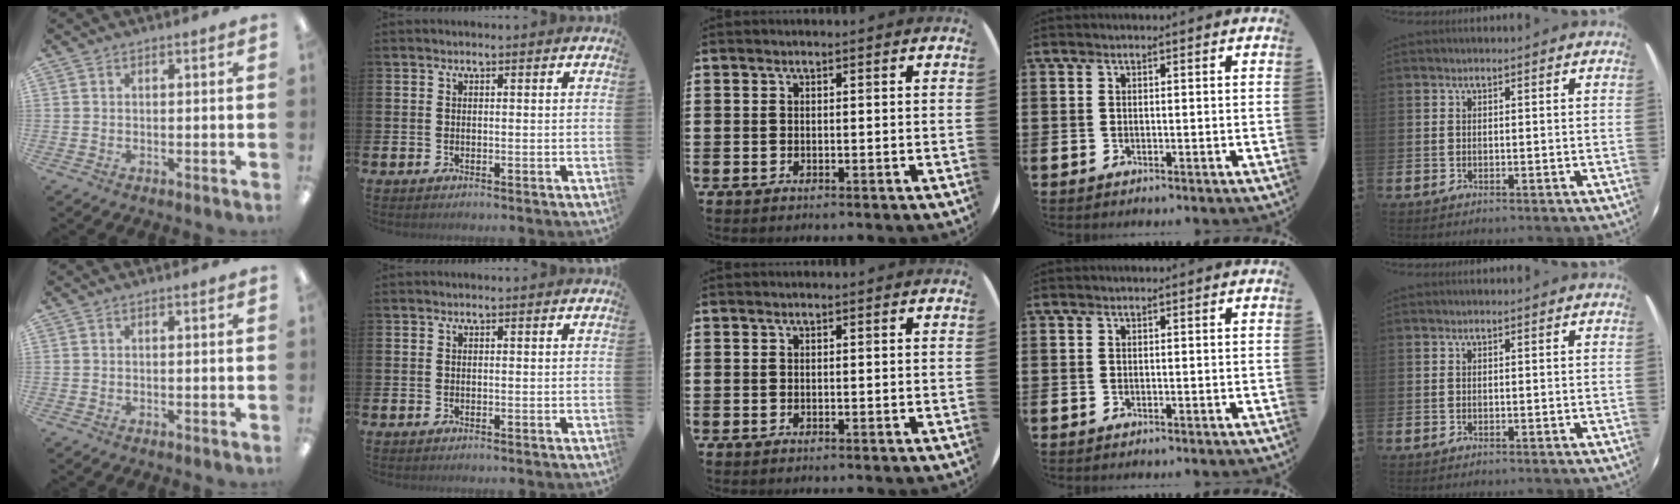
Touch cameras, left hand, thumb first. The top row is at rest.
{}